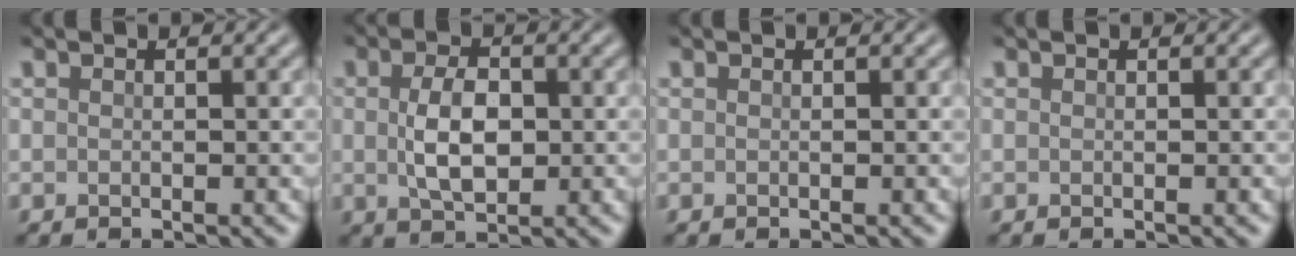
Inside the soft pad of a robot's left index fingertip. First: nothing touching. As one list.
[{"total": 4.4, "force": [0.1, 2.5, 3.6], "torque": [-0.077, 0.002, 0.004]}, {"total": 0.0}, {"total": 0.0}]